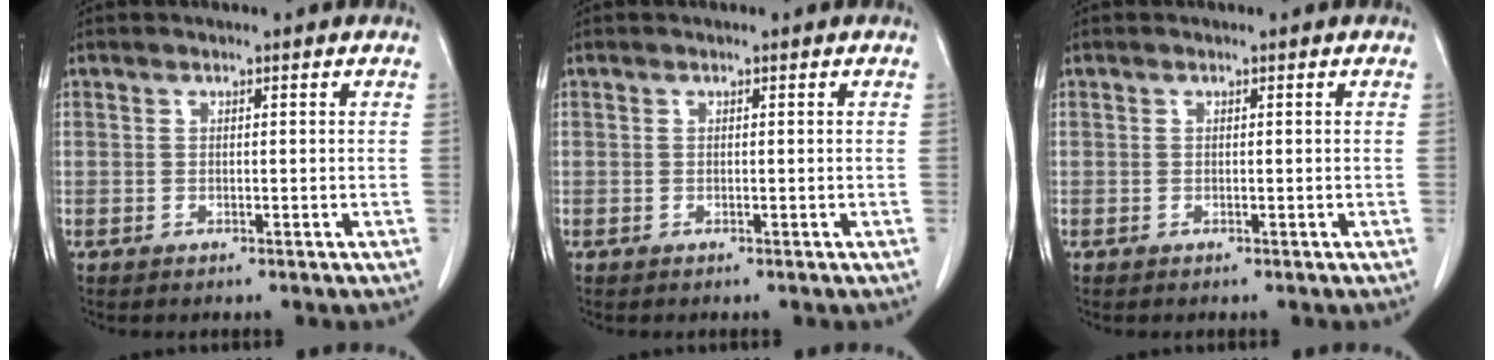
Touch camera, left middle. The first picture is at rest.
{"total": 0.0}
{"total": 0.0}